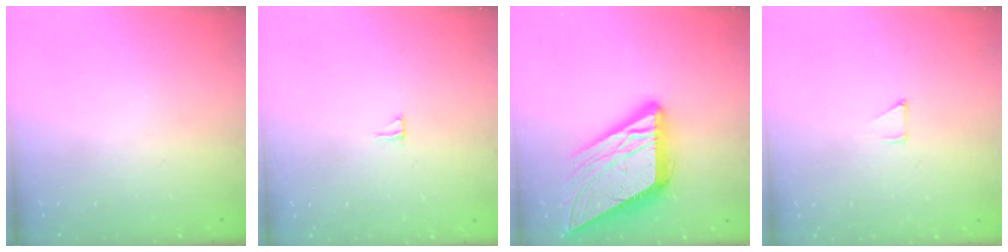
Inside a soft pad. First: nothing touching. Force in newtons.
{"total": 4.3, "press": 4.3, "slide": 0.3}
{"total": 18.7, "press": 18.6, "slide": 2.1}
{"total": 2.8, "press": 2.8, "slide": 0.2}